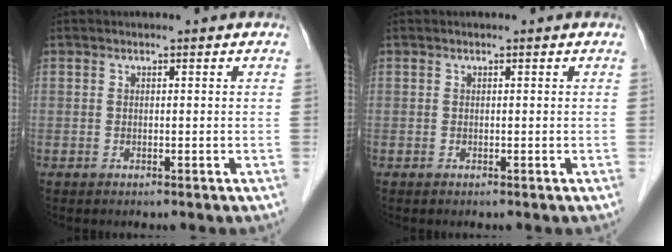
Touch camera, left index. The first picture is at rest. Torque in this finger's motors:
{"motor_torque": [0.00, 0.00, 0.00, 0.00]}